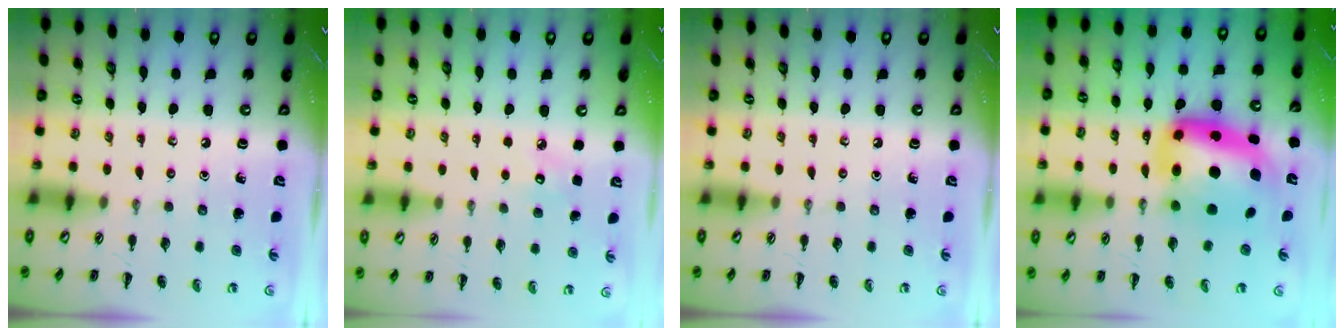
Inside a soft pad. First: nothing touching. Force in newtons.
{"total": 5.0, "press": 4.8, "slide": 1.2}
{"total": 0.0}
{"total": 13.9, "press": 13.4, "slide": 3.6}